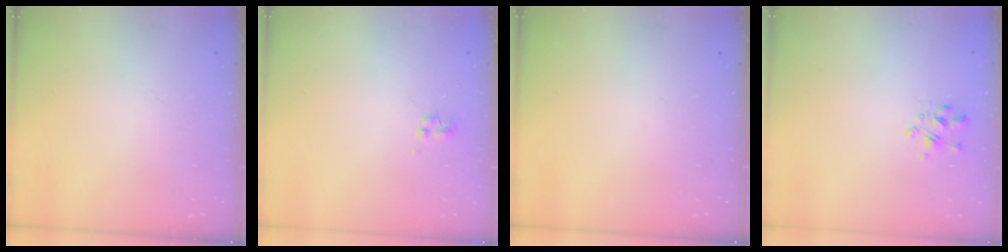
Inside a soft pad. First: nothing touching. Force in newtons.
{"total": 0.0}
{"total": 0.0}
{"total": 1.7, "press": 1.5, "slide": 0.7}